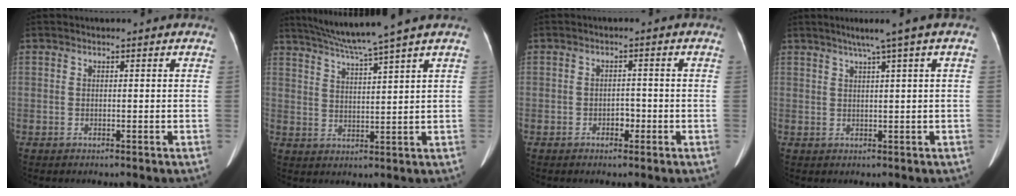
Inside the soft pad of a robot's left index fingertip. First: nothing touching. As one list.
[{"total": 8.9, "force": [7.4, -2.2, 4.3], "torque": [-0.076, 0.005, 0.128]}, {"total": 1.9, "force": [-1.1, 1.1, 1.1], "torque": [-0.015, 0.001, -0.018]}, {"total": 4.9, "force": [2.7, -1.0, 4.0], "torque": [-0.065, 0.014, 0.045]}]